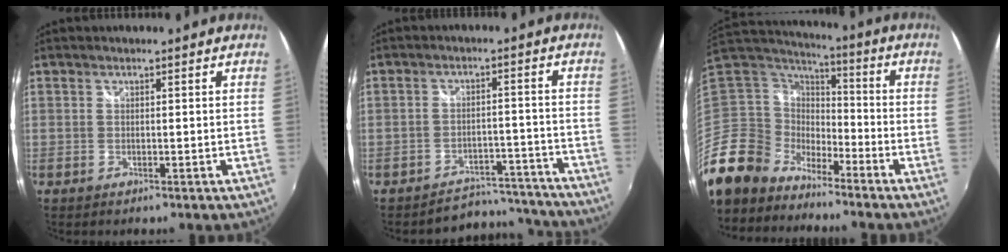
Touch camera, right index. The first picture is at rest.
{"total": 12.1, "force": [-11.5, 3.8, 0.6], "torque": [-0.011, 0.042, -0.144]}
{"total": 12.7, "force": [-10.1, 7.4, 1.8], "torque": [-0.066, 0.031, -0.210]}